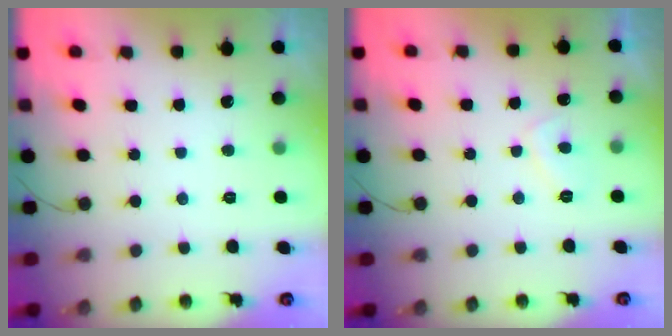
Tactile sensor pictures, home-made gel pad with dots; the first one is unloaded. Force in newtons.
{"total": 2.6, "press": 2.6, "slide": 0.5}